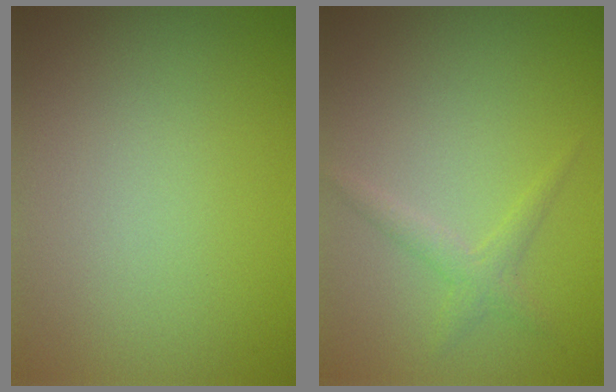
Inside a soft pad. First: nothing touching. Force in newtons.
{"total": 1.5, "press": 1.5, "slide": 0.1}